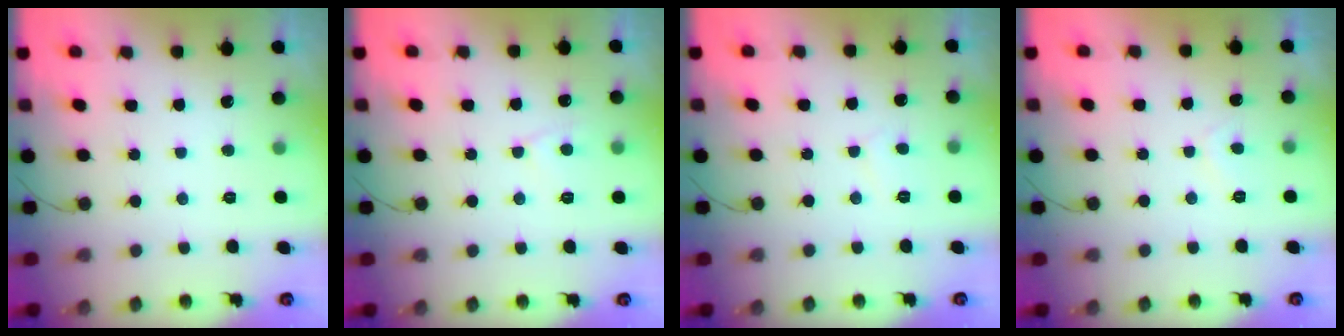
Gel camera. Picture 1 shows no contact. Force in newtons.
{"total": 4.4, "press": 4.4, "slide": 0.5}
{"total": 2.6, "press": 2.6, "slide": 0.2}
{"total": 2.0, "press": 1.9, "slide": 0.6}